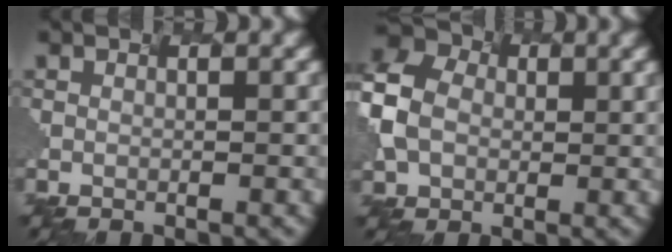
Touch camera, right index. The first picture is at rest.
{"total": 5.8, "force": [-0.5, 4.7, 3.3], "torque": [-0.123, 0.010, 0.001]}